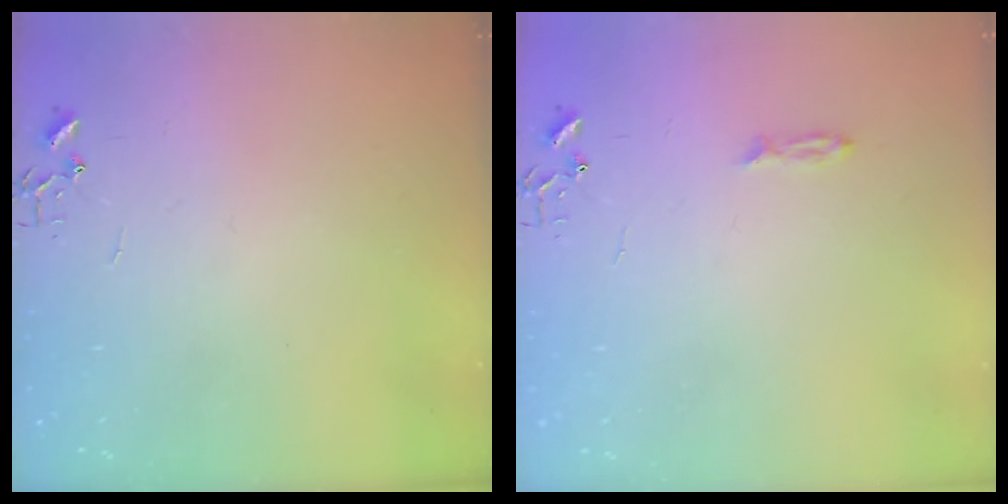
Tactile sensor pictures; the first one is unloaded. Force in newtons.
{"total": 2.7, "press": 2.7, "slide": 0.4}